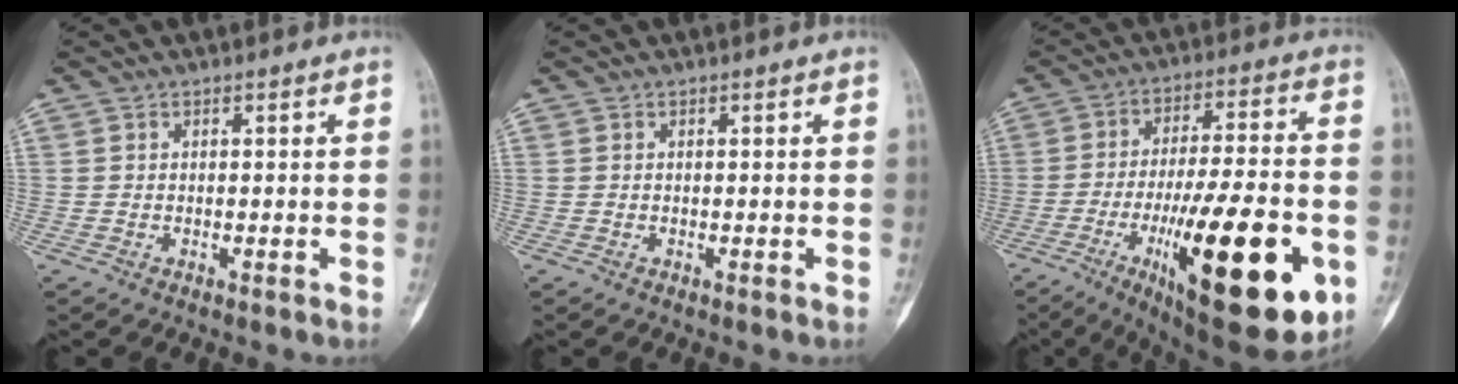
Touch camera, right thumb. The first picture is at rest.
{"total": 0.0}
{"total": 27.9, "force": [-9.2, 8.3, 25.0], "torque": [-0.349, 0.012, -0.125]}